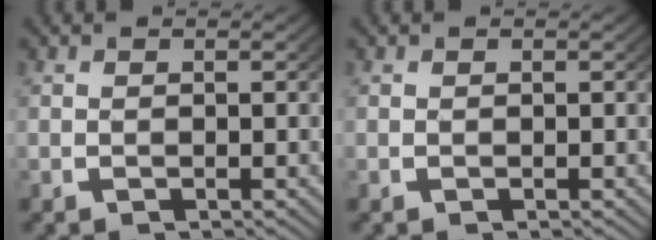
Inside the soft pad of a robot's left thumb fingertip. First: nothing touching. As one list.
[{"total": 0.0}]